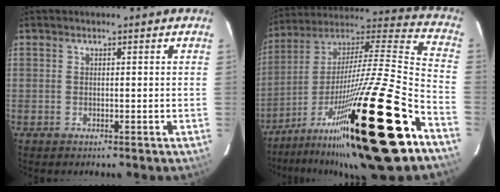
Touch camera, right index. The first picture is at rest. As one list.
[{"total": 36.2, "force": [-21.9, 3.5, 28.6], "torque": [-0.456, -0.041, -0.371]}]